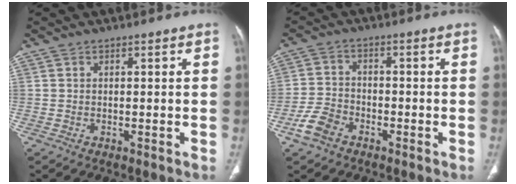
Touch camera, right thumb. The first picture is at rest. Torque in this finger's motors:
{"motor_torque": [2.80, 1.65, 0.40, -0.79, 0.04]}